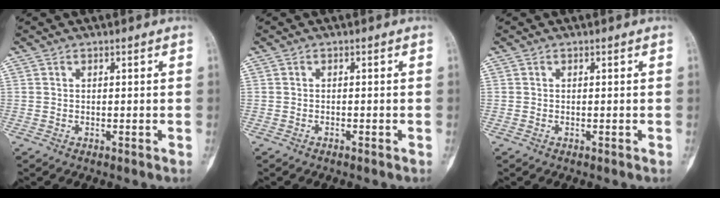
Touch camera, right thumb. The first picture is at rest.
{"total": 0.6, "force": [-0.5, 0.1, 0.3], "torque": [-0.013, 0.003, -0.007]}
{"total": 0.0}